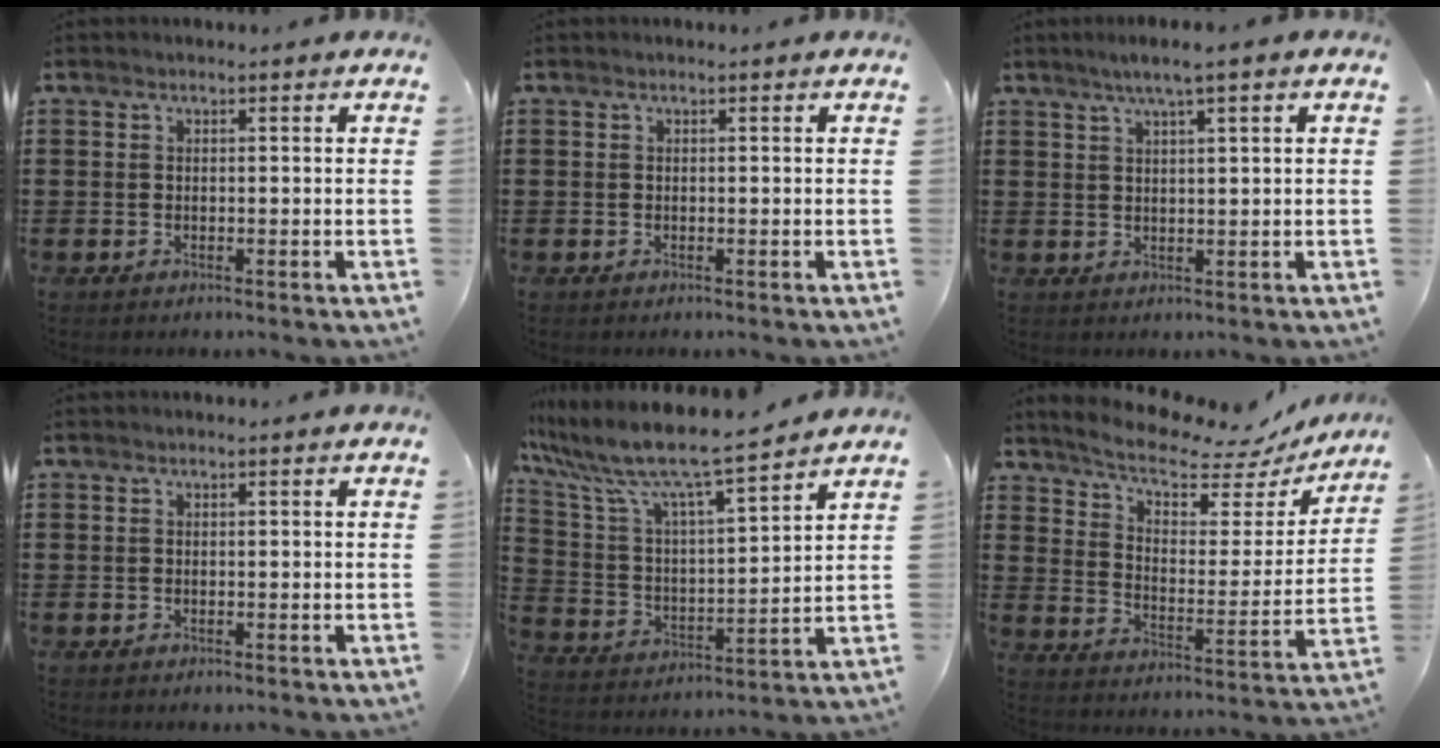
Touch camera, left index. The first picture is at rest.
{"total": 0.0}
{"total": 3.1, "force": [1.8, -0.3, 2.5], "torque": [-0.050, 0.000, 0.031]}
{"total": 0.0}
{"total": 8.7, "force": [7.4, 0.4, 4.5], "torque": [-0.121, -0.053, 0.119]}
{"total": 8.6, "force": [7.6, 2.0, 3.6], "torque": [-0.090, -0.051, 0.126]}